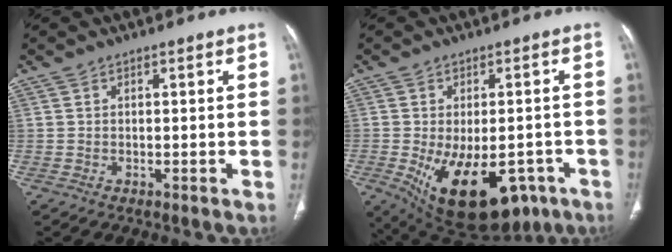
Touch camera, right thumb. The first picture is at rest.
{"total": 19.3, "force": [-8.2, 10.3, 14.1], "torque": [-0.204, -0.003, -0.096]}